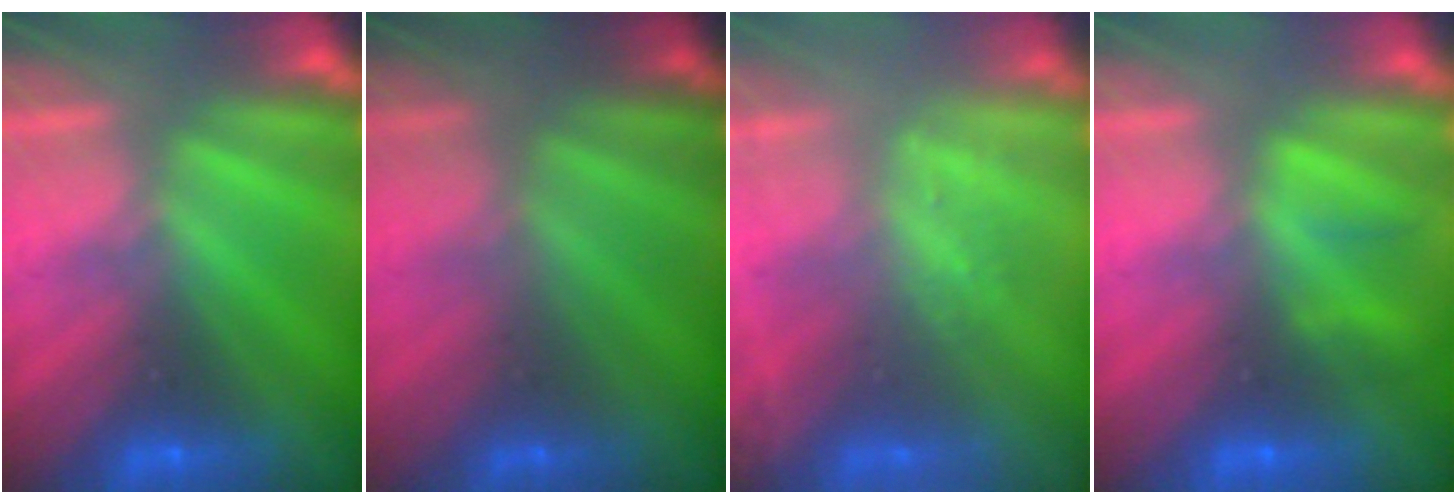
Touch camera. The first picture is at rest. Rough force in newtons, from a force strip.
{"total": 1.0}
{"total": 2.4}
{"total": 2.1}